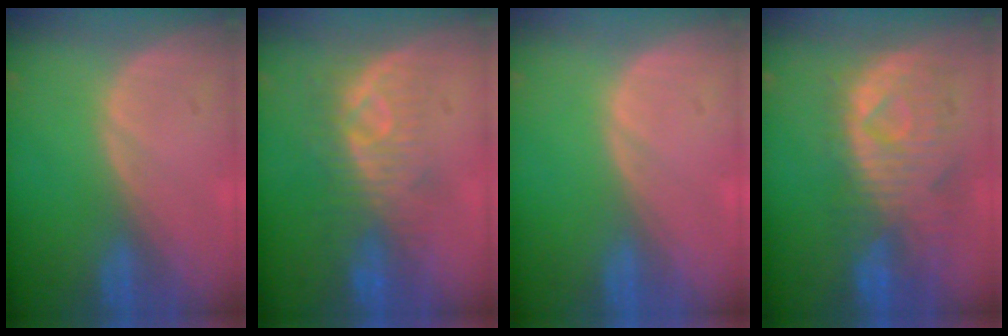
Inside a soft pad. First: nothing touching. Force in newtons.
{"total": 8.2, "press": 7.6, "slide": 3.1}
{"total": 0.0}
{"total": 10.6, "press": 9.5, "slide": 4.8}